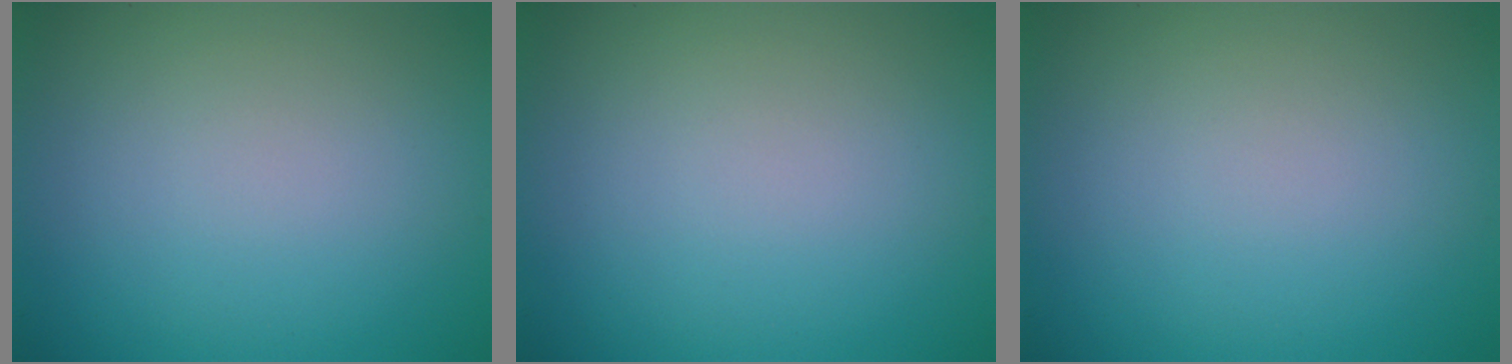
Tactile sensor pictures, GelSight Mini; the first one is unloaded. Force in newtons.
{"total": 0.0}
{"total": 0.0}